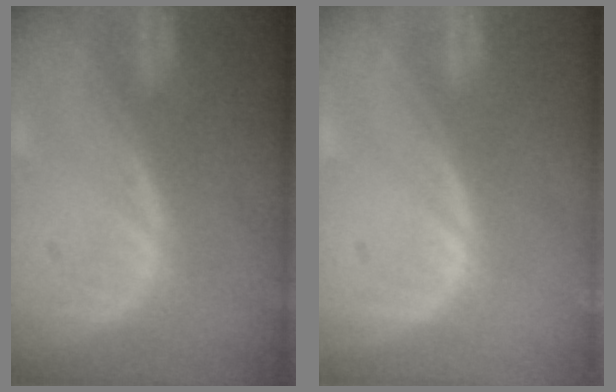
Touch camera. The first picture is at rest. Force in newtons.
{"total": 0.0}